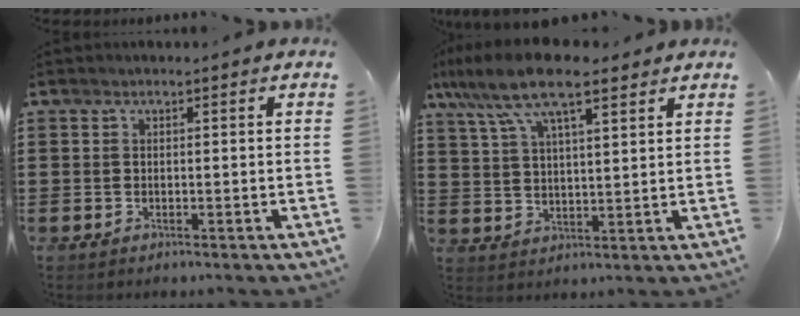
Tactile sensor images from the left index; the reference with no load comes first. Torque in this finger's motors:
{"motor_torque": [1.58, -0.56, 1.06, 0.21]}